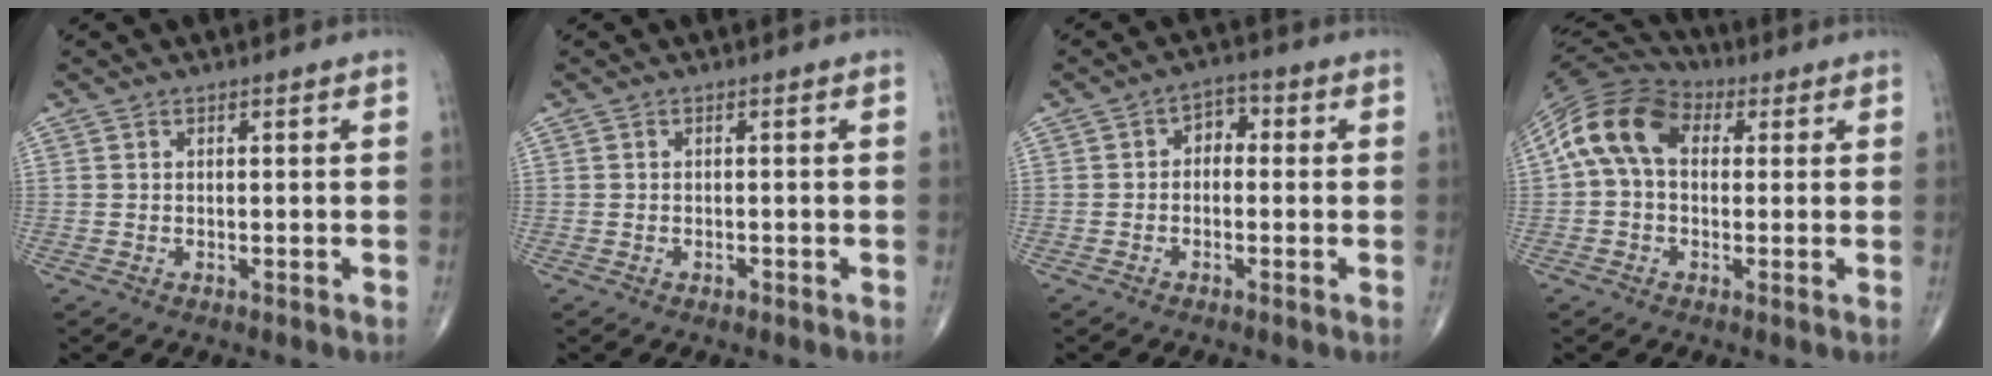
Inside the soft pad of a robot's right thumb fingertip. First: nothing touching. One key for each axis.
{"total": 0.7, "fx": -0.4, "fy": 0.4, "fz": 0.3, "tx": -0.004, "ty": 0.001, "tz": -0.008}
{"total": 3.7, "fx": -0.1, "fy": 2.7, "fz": 2.5, "tx": -0.013, "ty": 0.016, "tz": -0.016}
{"total": 12.8, "fx": 2.1, "fy": 8.7, "fz": 9.1, "tx": -0.170, "ty": 0.040, "tz": 0.027}